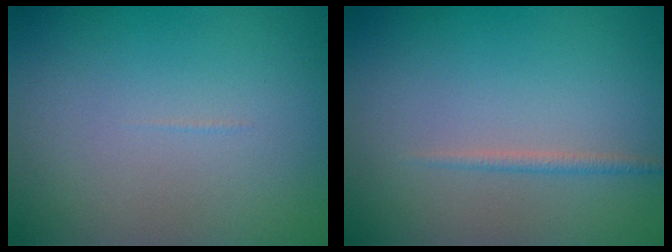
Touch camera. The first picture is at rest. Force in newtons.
{"total": 0.8, "press": 0.8, "slide": 0.0}